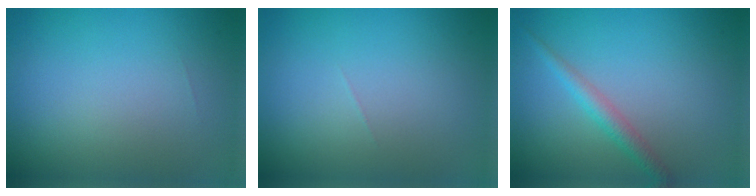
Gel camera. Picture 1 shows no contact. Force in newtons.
{"total": 0.0}
{"total": 2.0, "press": 2.0, "slide": 0.0}